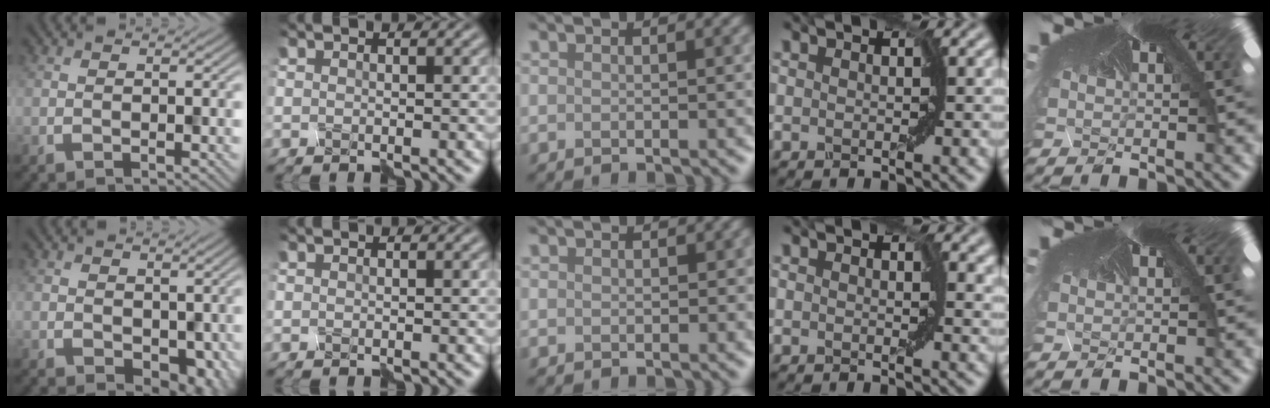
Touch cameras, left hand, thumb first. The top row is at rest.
{"thumb": {"total": 5.1, "force": [-1.1, 3.6, 3.4], "torque": [-0.055, -0.028, 0.004]}, "ring": {"total": 2.2, "force": [0.8, 1.5, 1.5], "torque": [-0.016, 0.001, 0.004]}}